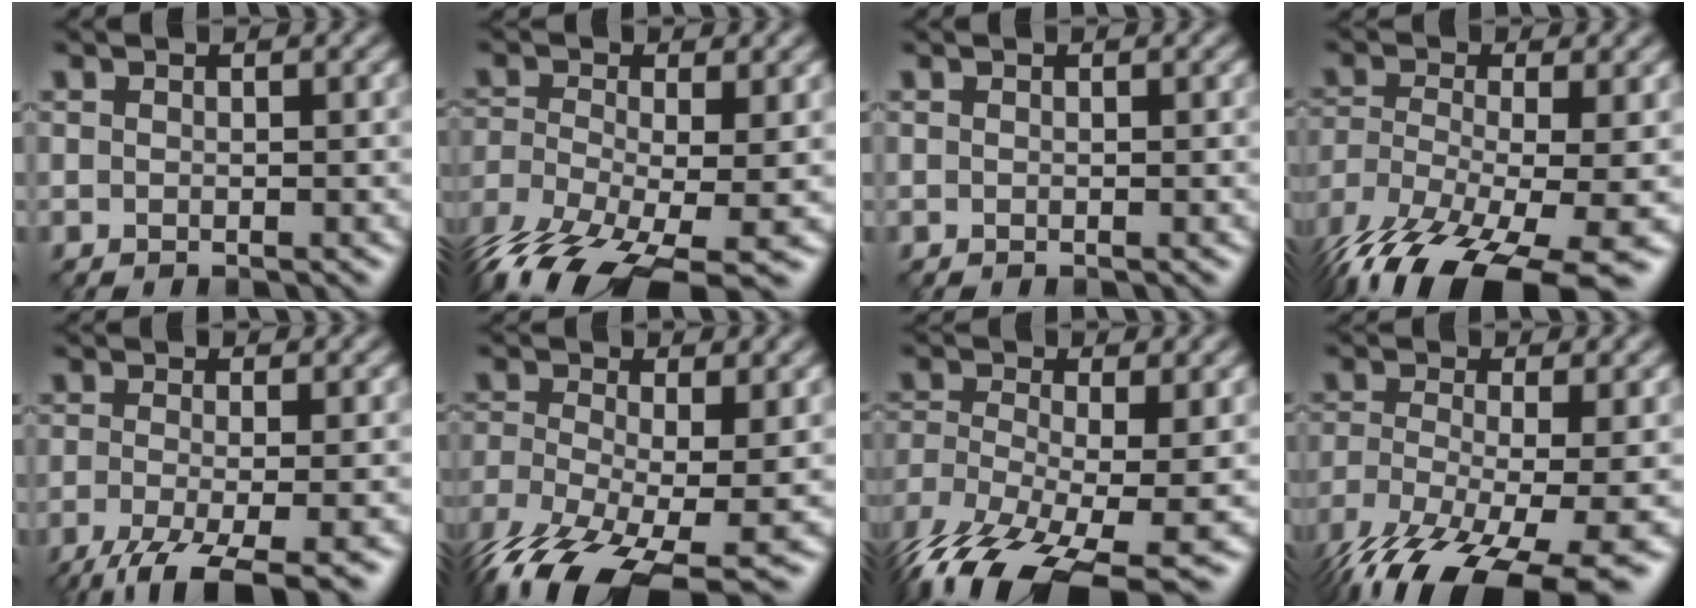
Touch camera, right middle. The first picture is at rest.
{"total": 10.1, "force": [-6.7, 3.0, 6.9], "torque": [-0.145, -0.023, -0.116]}
{"total": 0.0}
{"total": 13.5, "force": [-8.8, 4.3, 9.3], "torque": [-0.199, -0.024, -0.130]}
{"total": 6.8, "force": [-4.2, 1.8, 5.0], "torque": [-0.083, -0.015, -0.078]}
{"total": 9.8, "force": [-5.9, 3.0, 7.3], "torque": [-0.149, -0.028, -0.107]}
{"total": 11.0, "force": [-6.9, 3.4, 7.8], "torque": [-0.164, -0.025, -0.115]}
{"total": 12.4, "force": [-8.1, 3.3, 8.8], "torque": [-0.176, -0.021, -0.127]}